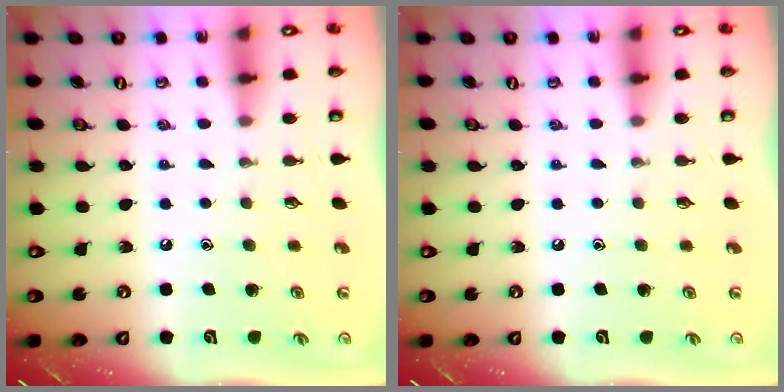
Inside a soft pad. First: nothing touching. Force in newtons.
{"total": 0.0}